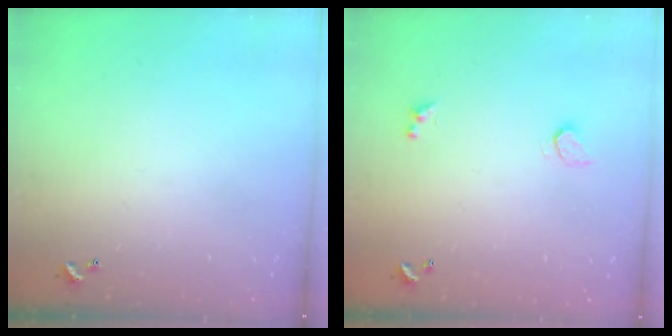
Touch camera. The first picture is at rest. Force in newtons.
{"total": 0.9, "press": 0.8, "slide": 0.4}